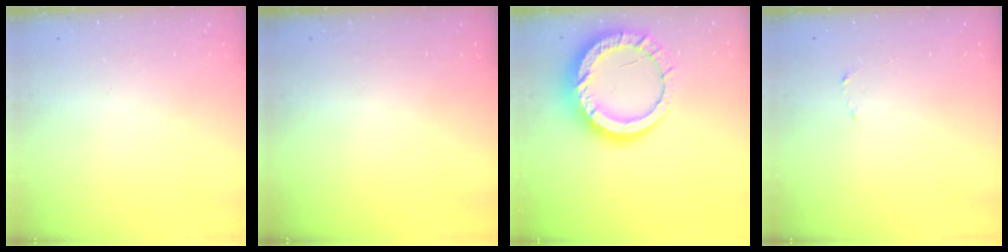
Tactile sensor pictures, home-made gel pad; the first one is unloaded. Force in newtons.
{"total": 0.0}
{"total": 18.4, "press": 18.3, "slide": 1.7}
{"total": 1.5, "press": 1.5, "slide": 0.2}